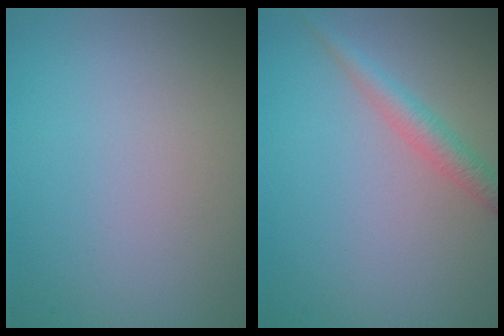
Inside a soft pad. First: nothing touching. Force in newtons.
{"total": 2.2, "press": 2.2, "slide": 0.1}